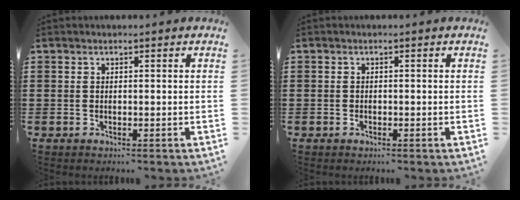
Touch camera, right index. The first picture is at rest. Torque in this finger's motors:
{"motor_torque": [1.34, 0.80, 0.02, 0.00]}